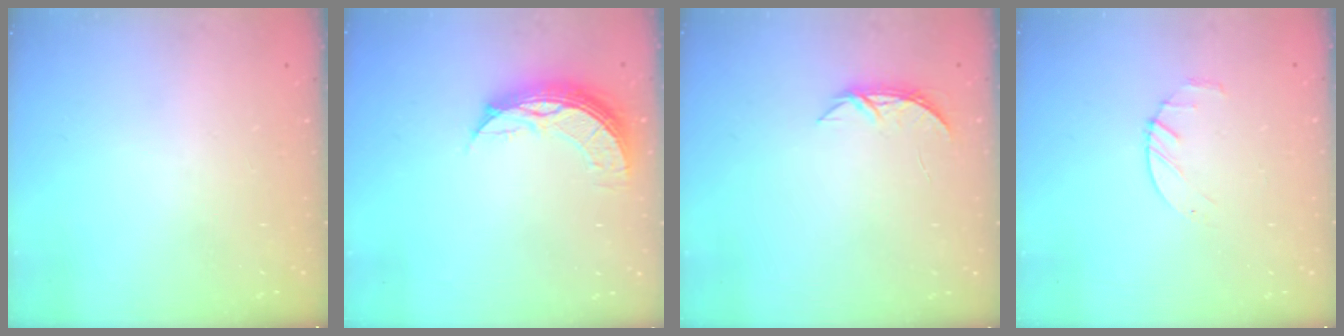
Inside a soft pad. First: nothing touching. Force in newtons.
{"total": 8.4, "press": 8.4, "slide": 0.8}
{"total": 4.2, "press": 4.2, "slide": 0.5}
{"total": 2.4, "press": 2.3, "slide": 0.3}